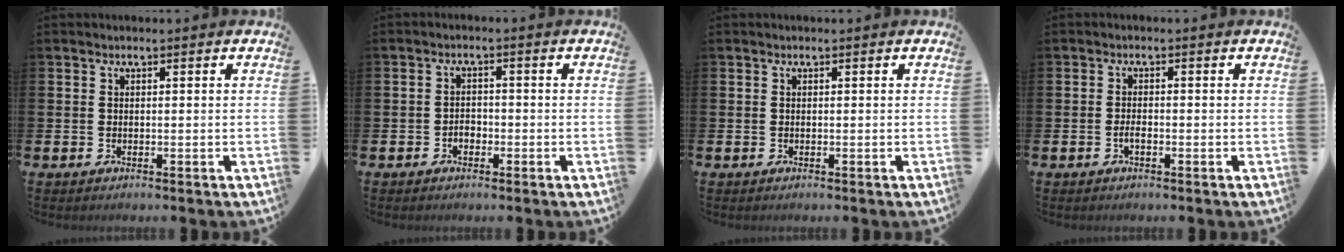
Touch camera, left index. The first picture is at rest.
{"total": 1.7, "force": [-0.9, 1.3, 0.7], "torque": [-0.016, 0.004, -0.020]}
{"total": 0.0}
{"total": 1.4, "force": [-0.6, 0.5, 1.1], "torque": [-0.022, 0.000, -0.012]}